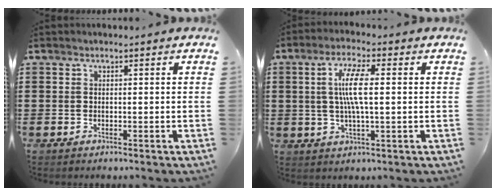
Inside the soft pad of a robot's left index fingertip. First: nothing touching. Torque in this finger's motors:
{"motor_torque": [0.79, 0.13, 0.38, 0.13]}